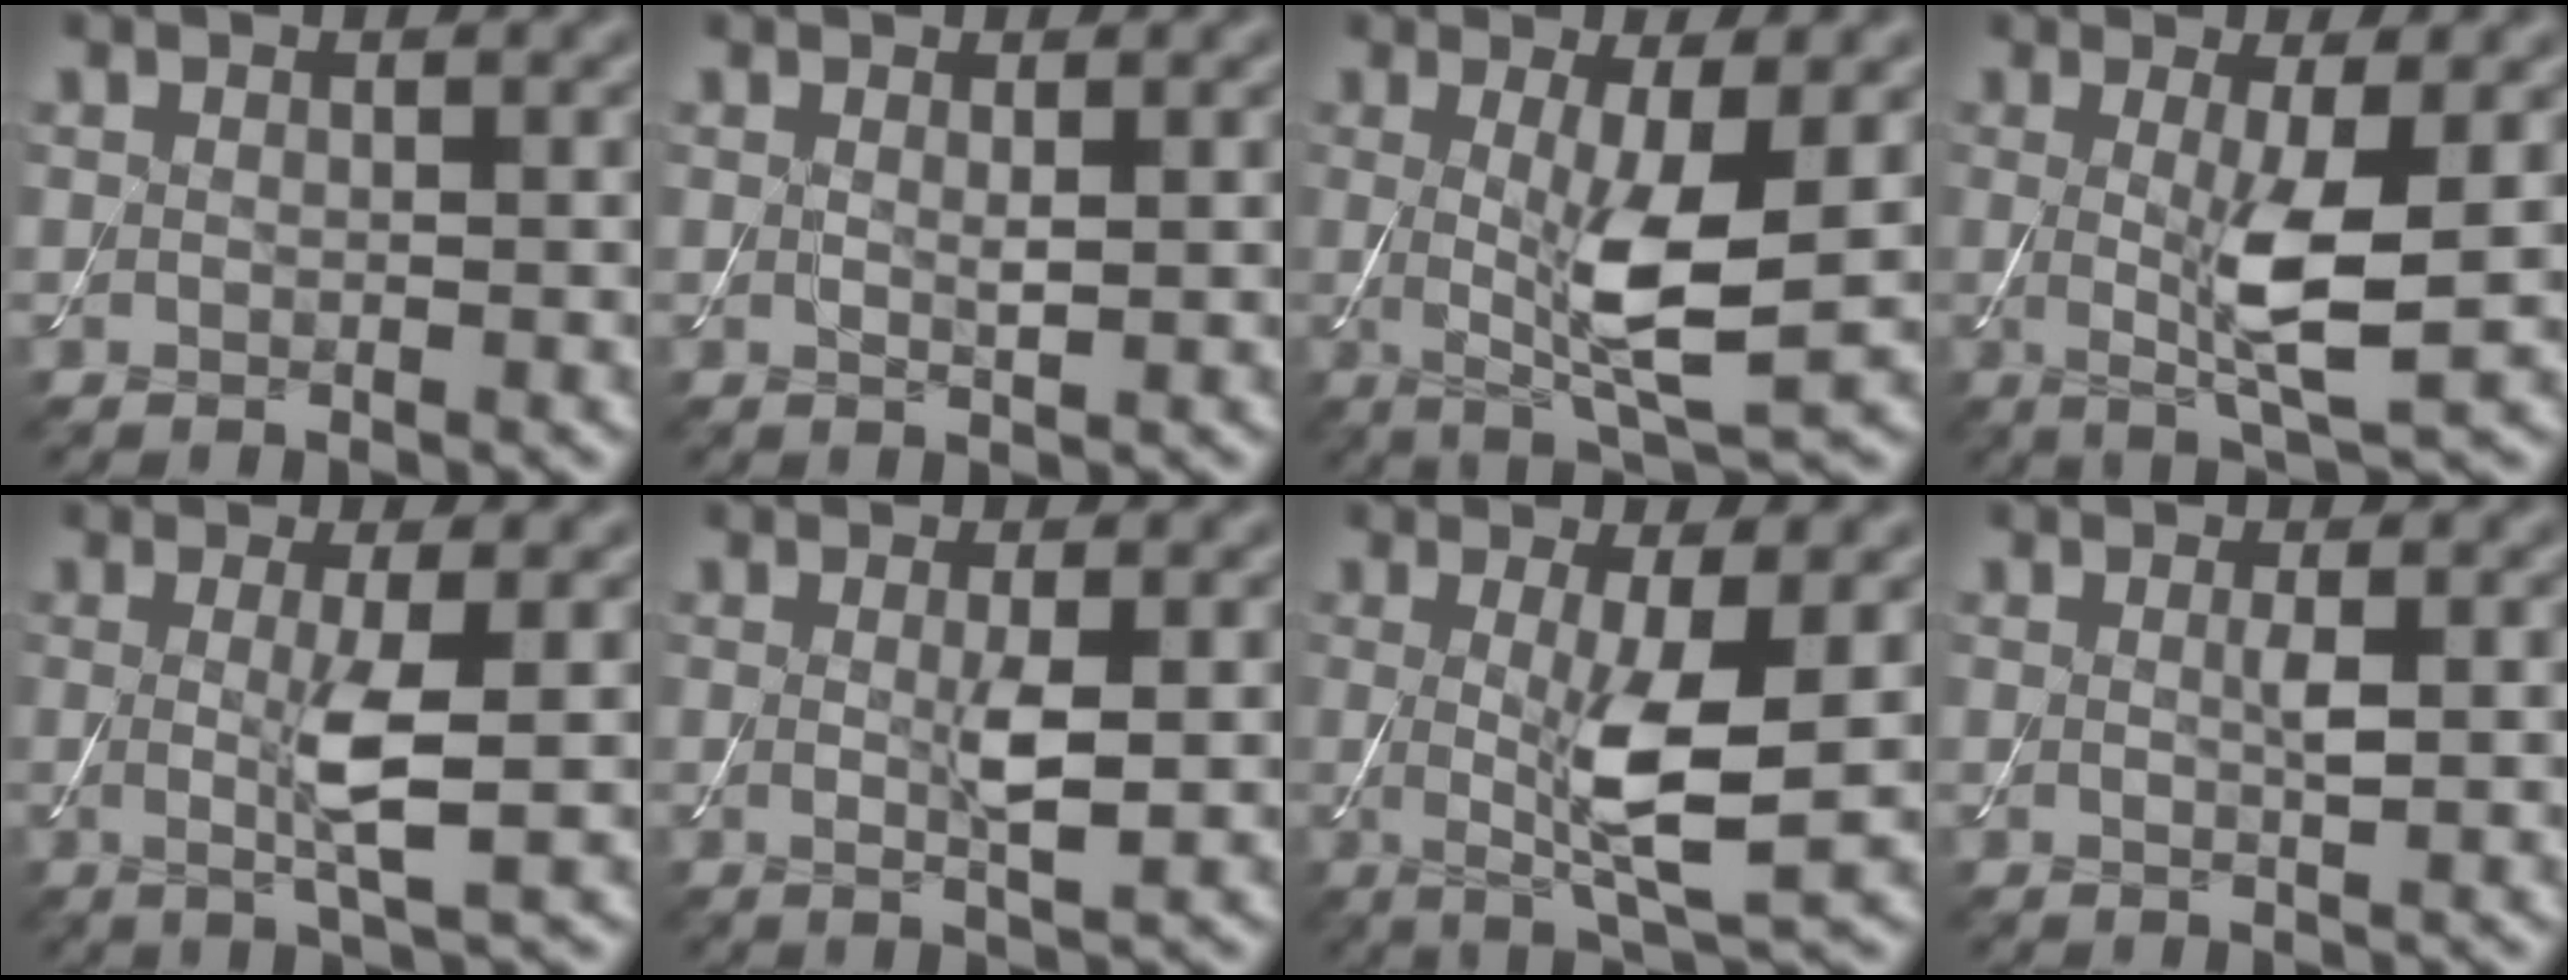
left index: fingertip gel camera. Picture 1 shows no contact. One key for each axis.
{"total": 0.7, "fx": 0.3, "fy": 0.1, "fz": 0.6, "tx": -0.014, "ty": -0.003, "tz": 0.006}
{"total": 6.1, "fx": 0.1, "fy": 1.3, "fz": 6.0, "tx": -0.108, "ty": -0.014, "tz": 0.005}
{"total": 5.0, "fx": 0.1, "fy": 0.8, "fz": 4.9, "tx": -0.093, "ty": -0.014, "tz": 0.003}
{"total": 3.4, "fx": 0.0, "fy": 0.4, "fz": 3.4, "tx": -0.069, "ty": -0.009, "tz": -0.001}
{"total": 2.3, "fx": 0.1, "fy": 0.3, "fz": 2.3, "tx": -0.047, "ty": -0.004, "tz": 0.003}
{"total": 5.7, "fx": 0.1, "fy": 1.0, "fz": 5.6, "tx": -0.103, "ty": -0.014, "tz": 0.003}
{"total": 1.1, "fx": 0.2, "fy": 0.1, "fz": 1.1, "tx": -0.022, "ty": 0.000, "tz": 0.001}